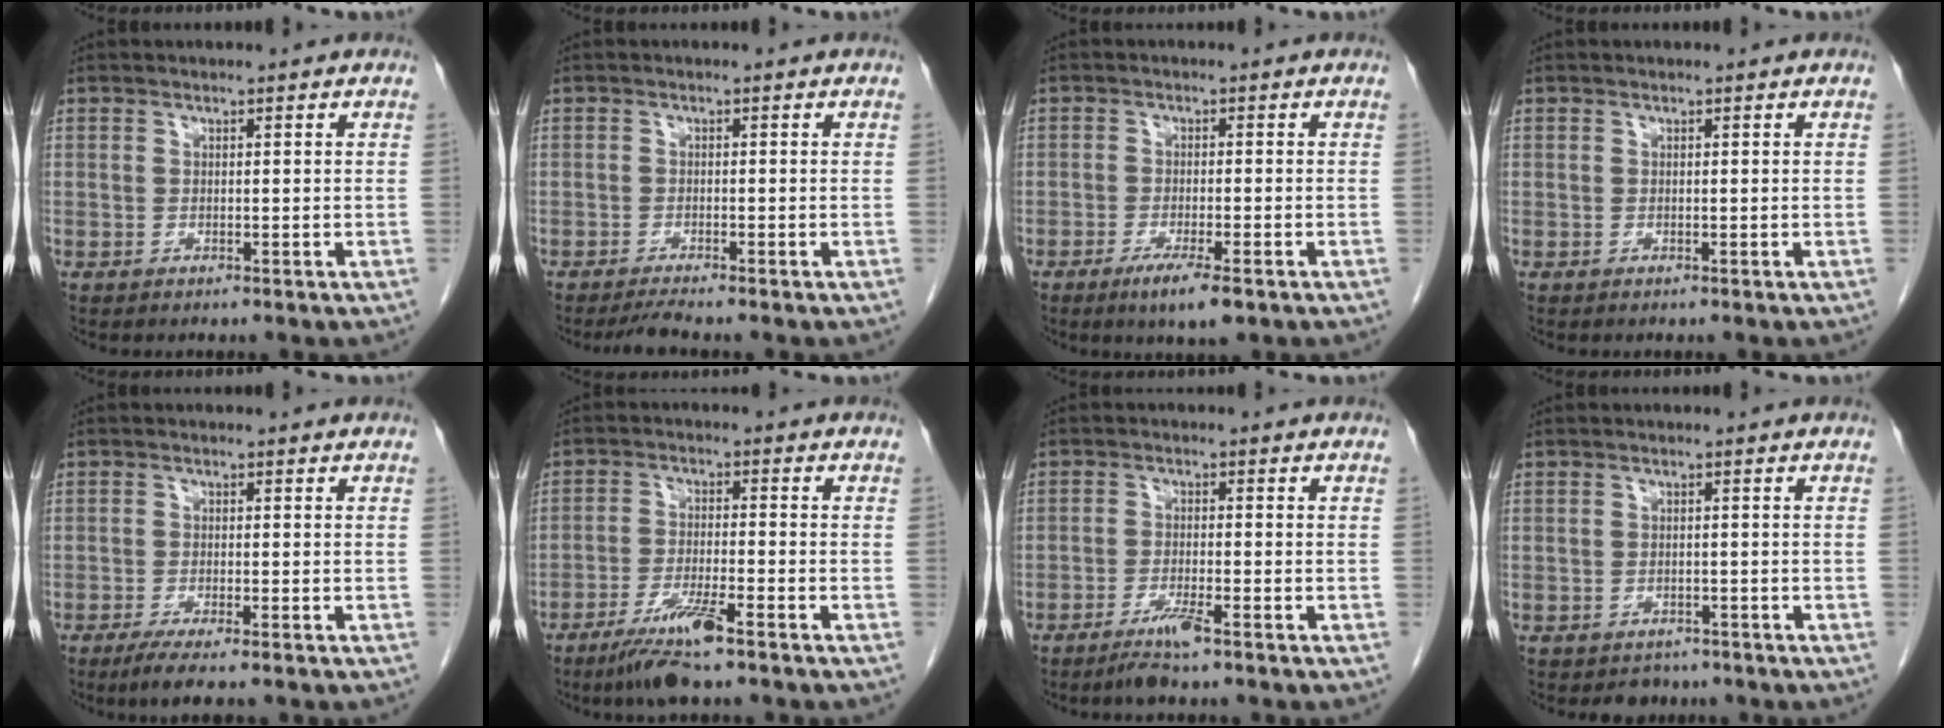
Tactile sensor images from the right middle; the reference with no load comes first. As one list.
[{"total": 2.1, "force": [-1.9, -0.5, 0.8], "torque": [-0.022, -0.009, -0.036]}, {"total": 5.1, "force": [-3.1, 0.7, 4.1], "torque": [-0.074, -0.011, -0.049]}, {"total": 0.0}, {"total": 4.4, "force": [-3.2, 0.3, 3.0], "torque": [-0.052, -0.011, -0.051]}, {"total": 7.6, "force": [-5.2, 0.2, 5.5], "torque": [-0.109, -0.020, -0.095]}, {"total": 3.8, "force": [-2.7, -0.1, 2.7], "torque": [-0.056, -0.008, -0.052]}, {"total": 2.7, "force": [-2.1, 1.6, 0.3], "torque": [-0.010, 0.004, -0.029]}]